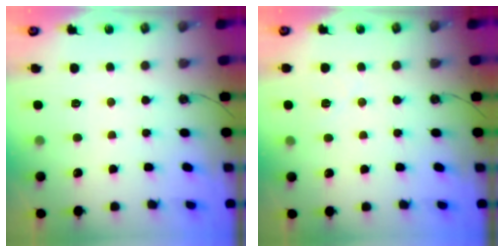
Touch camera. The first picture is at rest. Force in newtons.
{"total": 10.6, "press": 3.6, "slide": 10.0}